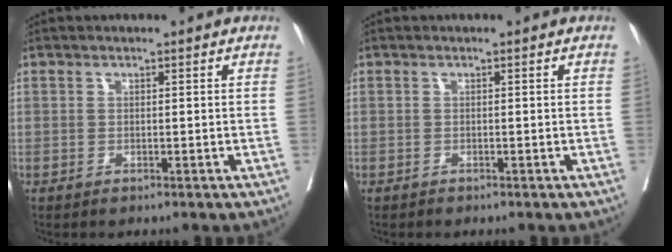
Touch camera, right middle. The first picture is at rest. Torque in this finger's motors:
{"motor_torque": [-0.08, -0.14, 0.03, -0.01]}